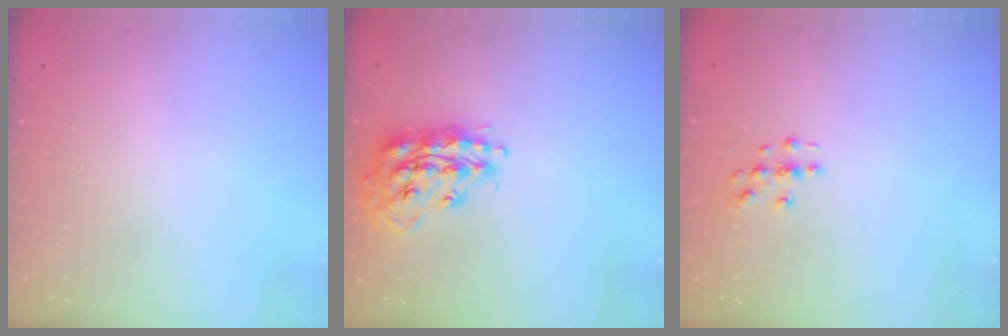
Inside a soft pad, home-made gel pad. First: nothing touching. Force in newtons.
{"total": 17.4, "press": 17.4, "slide": 1.1}
{"total": 3.1, "press": 3.0, "slide": 0.3}